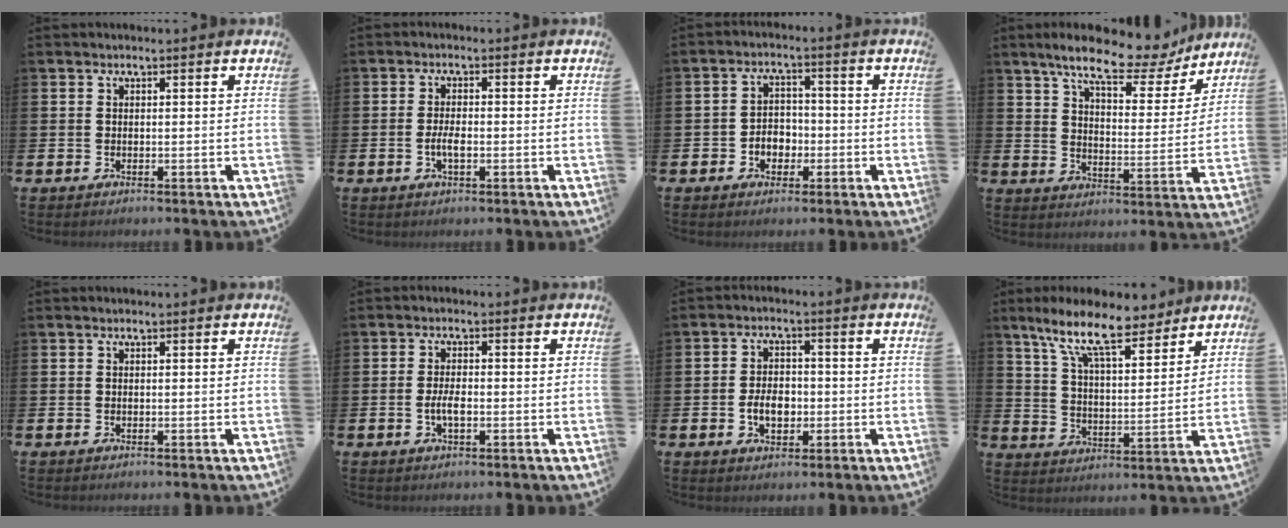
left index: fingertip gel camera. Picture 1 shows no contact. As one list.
[{"total": 2.4, "force": [-0.6, 1.0, 2.1], "torque": [-0.035, -0.001, -0.012]}, {"total": 3.3, "force": [-1.4, 2.7, 1.3], "torque": [-0.027, 0.006, -0.034]}, {"total": 10.5, "force": [8.9, 3.0, 4.7], "torque": [-0.104, -0.049, 0.150]}, {"total": 0.0}, {"total": 2.8, "force": [-0.6, 1.1, 2.5], "torque": [-0.041, 0.000, -0.013]}, {"total": 4.2, "force": [-0.9, 2.9, 3.0], "torque": [-0.036, -0.003, -0.022]}, {"total": 11.7, "force": [9.4, 3.1, 6.3], "torque": [-0.135, -0.040, 0.165]}]